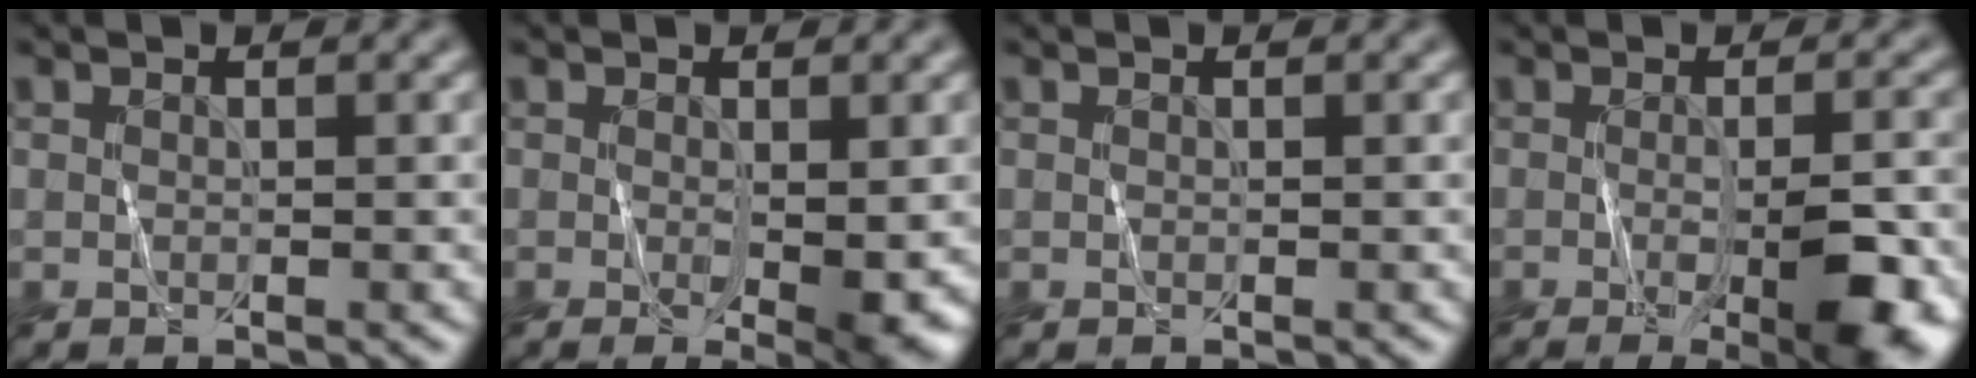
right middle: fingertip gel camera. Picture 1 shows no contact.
{"total": 3.4, "force": [-0.5, 0.4, 3.3], "torque": [-0.051, -0.012, -0.004]}
{"total": 0.0}
{"total": 6.9, "force": [-1.7, 1.8, 6.5], "torque": [-0.094, -0.016, -0.017]}